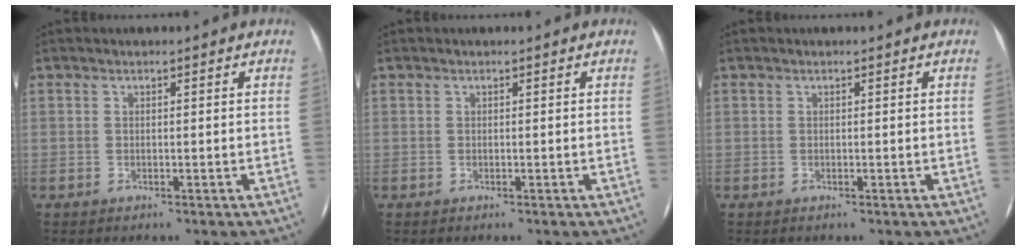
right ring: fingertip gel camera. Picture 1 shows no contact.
{"total": 0.0}
{"total": 0.0}